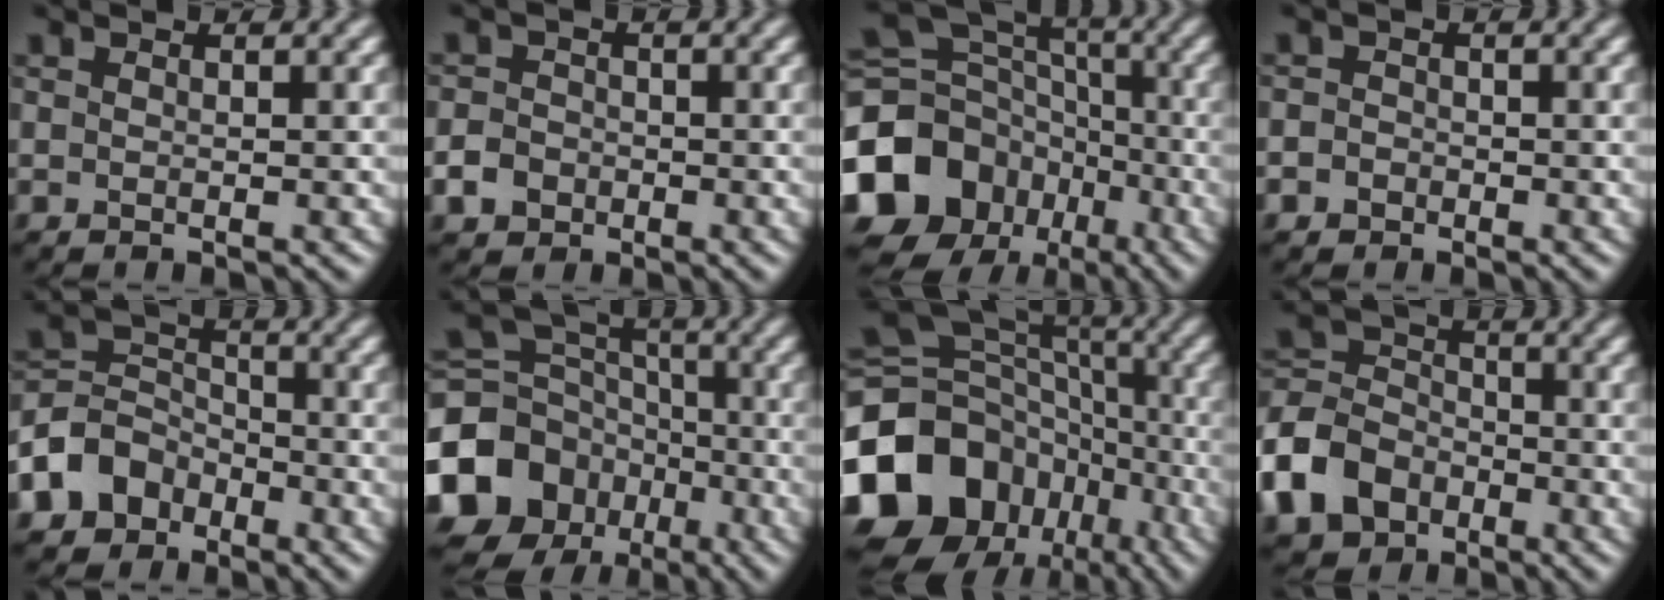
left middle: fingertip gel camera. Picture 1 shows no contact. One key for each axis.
{"total": 3.0, "fx": -1.7, "fy": 2.4, "fz": 0.9, "tx": -0.008, "ty": 0.002, "tz": -0.039}
{"total": 17.4, "fx": -7.9, "fy": 14.0, "fz": 6.9, "tx": -0.178, "ty": -0.019, "tz": -0.134}
{"total": 1.7, "fx": -0.8, "fy": 1.4, "fz": 0.2, "tx": 0.023, "ty": 0.010, "tz": -0.023}
{"total": 6.1, "fx": -3.6, "fy": 4.7, "fz": 1.4, "tx": -0.026, "ty": 0.014, "tz": -0.087}
{"total": 15.6, "fx": -7.1, "fy": 12.6, "fz": 5.8, "tx": -0.165, "ty": -0.024, "tz": -0.127}
{"total": 18.3, "fx": -7.4, "fy": 14.4, "fz": 8.6, "tx": -0.209, "ty": 0.005, "tz": -0.114}
{"total": 8.0, "fx": -4.1, "fy": 5.9, "fz": 3.4, "tx": -0.084, "ty": 0.005, "tz": -0.101}